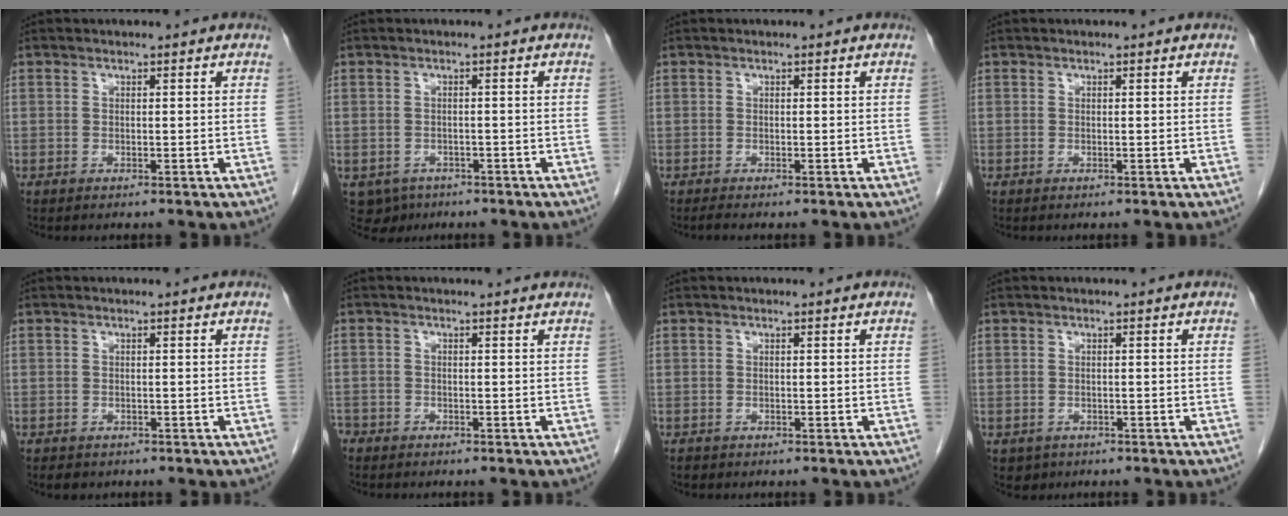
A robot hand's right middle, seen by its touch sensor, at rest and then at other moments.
{"total": 4.0, "force": [-2.5, 3.1, 0.6], "torque": [-0.007, 0.002, -0.032]}
{"total": 0.5, "force": [-0.4, -0.1, 0.2], "torque": [-0.009, -0.002, -0.009]}
{"total": 0.0}
{"total": 1.8, "force": [-1.4, 1.1, 0.4], "torque": [-0.013, 0.000, -0.015]}
{"total": 2.4, "force": [-1.5, 1.4, 1.1], "torque": [-0.019, 0.004, -0.021]}
{"total": 0.6, "force": [-0.4, 0.4, 0.1], "torque": [-0.009, 0.001, -0.006]}
{"total": 2.2, "force": [-1.2, 1.7, 0.2], "torque": [-0.006, 0.004, -0.014]}